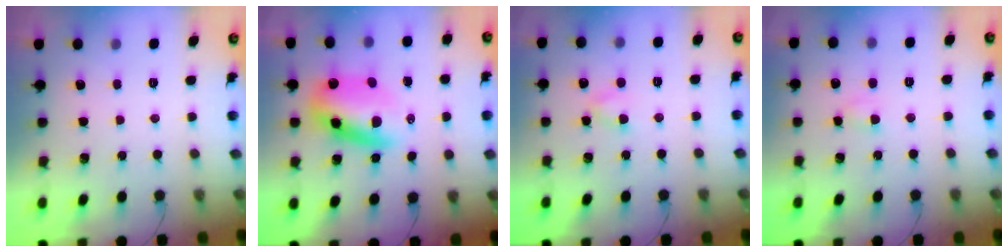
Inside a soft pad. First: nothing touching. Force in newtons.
{"total": 10.6, "press": 10.3, "slide": 2.6}
{"total": 3.1, "press": 3.0, "slide": 0.7}
{"total": 2.4, "press": 2.3, "slide": 0.9}